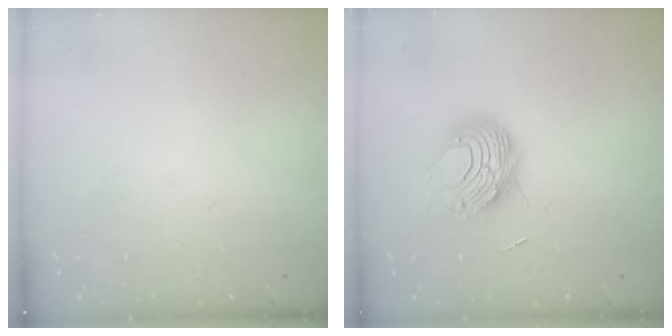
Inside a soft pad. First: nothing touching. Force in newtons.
{"total": 8.7, "press": 8.7, "slide": 0.8}